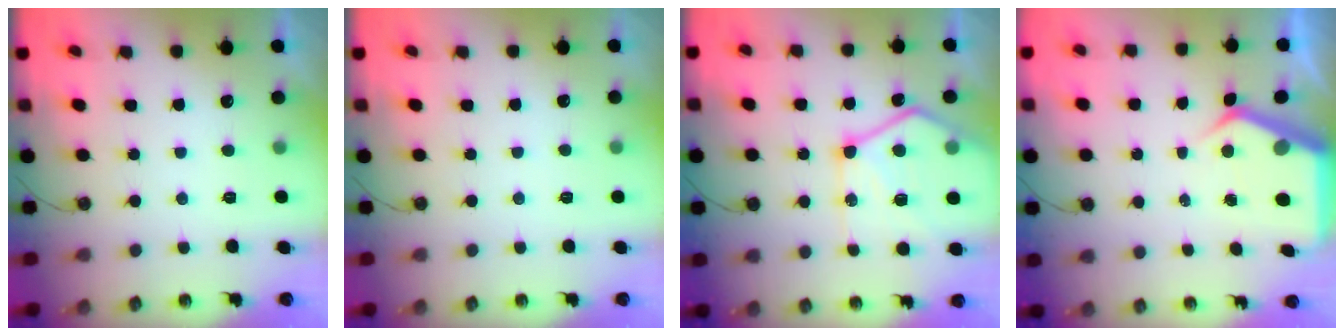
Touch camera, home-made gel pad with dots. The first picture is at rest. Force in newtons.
{"total": 2.0, "press": 1.9, "slide": 0.5}
{"total": 19.2, "press": 19.1, "slide": 1.6}
{"total": 5.5, "press": 5.5, "slide": 0.3}